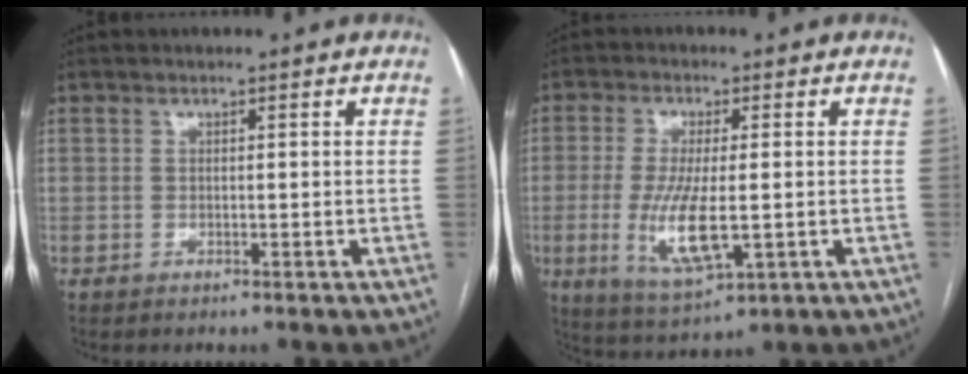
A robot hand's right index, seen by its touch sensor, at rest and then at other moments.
{"total": 9.7, "force": [-1.6, 2.6, 9.2], "torque": [-0.191, -0.023, -0.021]}